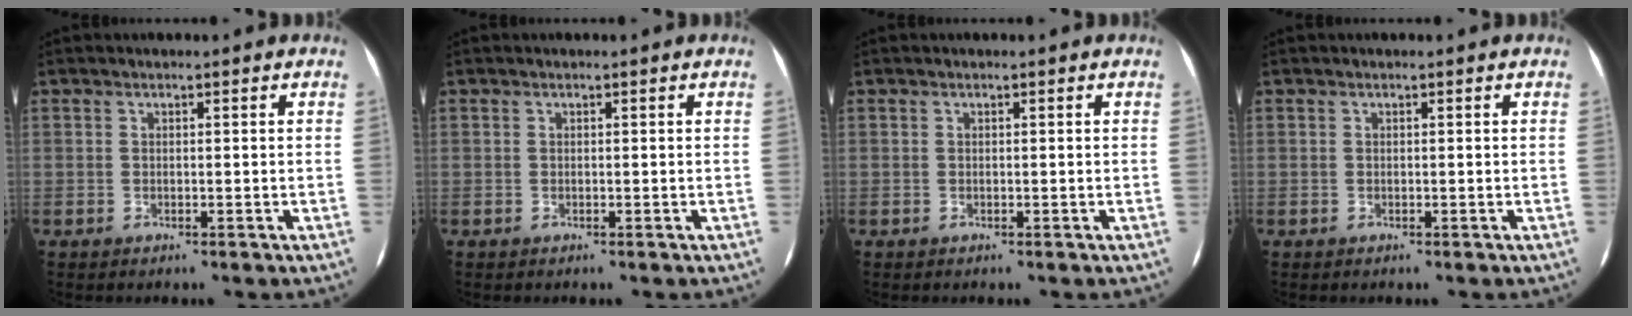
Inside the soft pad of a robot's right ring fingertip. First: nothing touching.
{"total": 0.0}
{"total": 0.0}
{"total": 0.0}